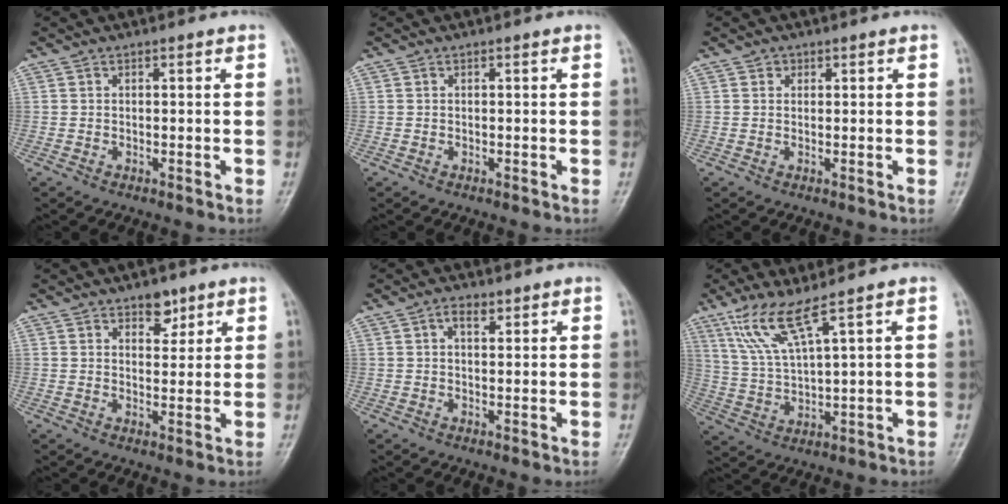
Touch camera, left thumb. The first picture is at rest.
{"total": 0.0}
{"total": 0.9, "force": [0.4, 0.8, 0.0], "torque": [0.012, -0.001, 0.005]}
{"total": 3.9, "force": [2.6, 2.2, 1.9], "torque": [-0.001, -0.016, 0.040]}
{"total": 2.6, "force": [1.4, 1.3, 1.8], "torque": [-0.024, -0.004, 0.021]}
{"total": 7.8, "force": [5.3, 0.3, 5.7], "torque": [-0.125, -0.028, 0.121]}